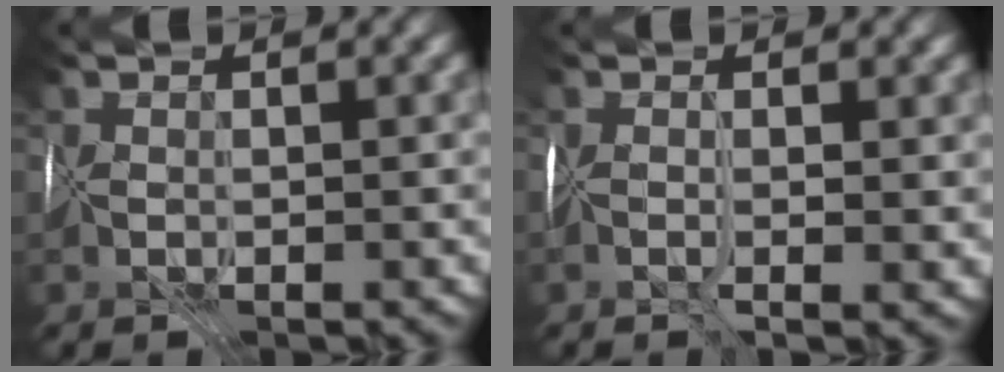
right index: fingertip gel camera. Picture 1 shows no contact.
{"total": 2.5, "force": [0.1, 0.7, 2.4], "torque": [-0.040, -0.006, 0.005]}